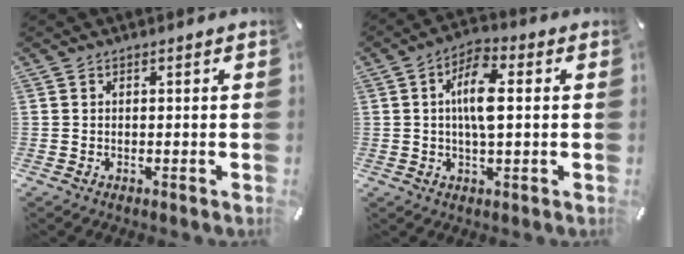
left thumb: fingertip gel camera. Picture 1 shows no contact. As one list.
[{"total": 9.3, "force": [1.1, 3.8, 8.5], "torque": [-0.164, 0.004, 0.014]}]